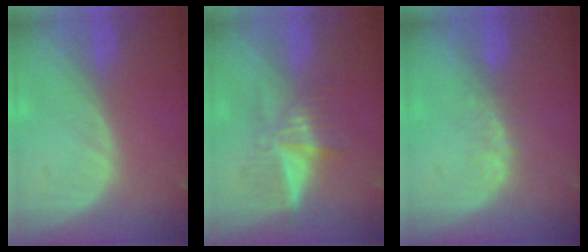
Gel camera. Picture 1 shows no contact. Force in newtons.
{"total": 6.5, "press": 5.5, "slide": 3.6}
{"total": 2.5, "press": 1.9, "slide": 1.5}